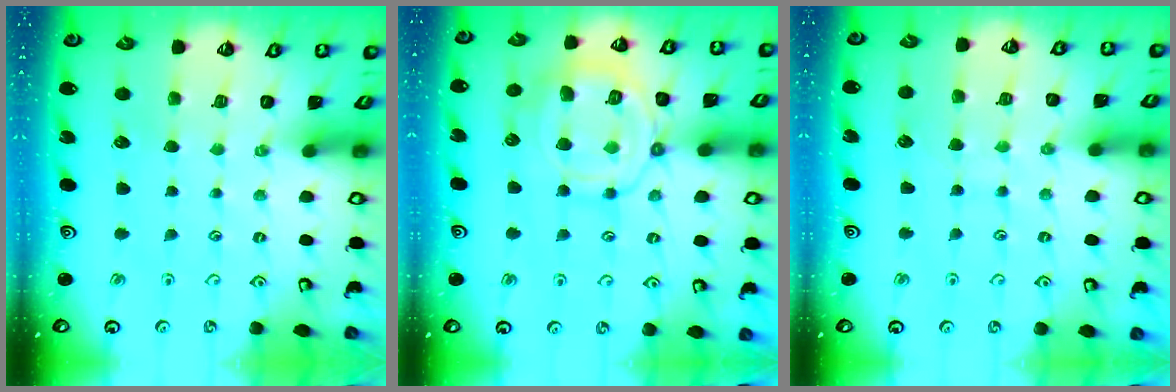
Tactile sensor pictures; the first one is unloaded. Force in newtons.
{"total": 14.5, "press": 14.5, "slide": 1.4}
{"total": 5.9, "press": 5.9, "slide": 0.4}